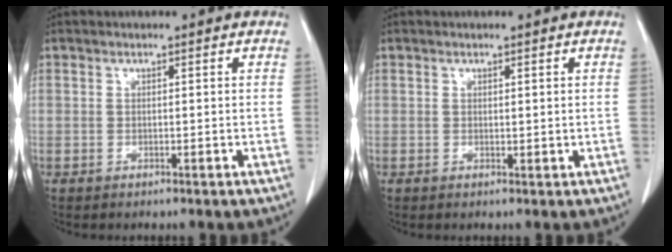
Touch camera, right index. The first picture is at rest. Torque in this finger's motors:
{"motor_torque": [-0.02, -0.12, -0.05, -0.01]}